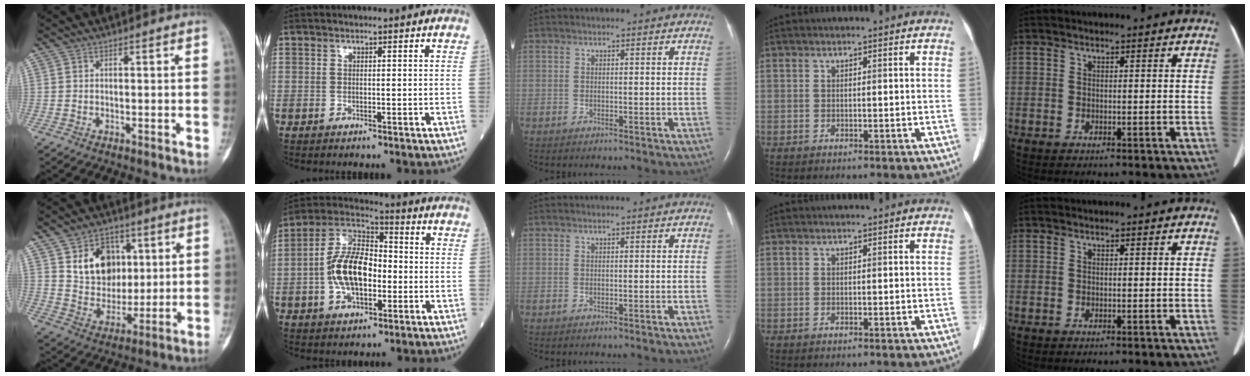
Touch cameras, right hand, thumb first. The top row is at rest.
{"thumb": {"total": 13.2, "force": [4.5, 10.1, 7.3], "torque": [-0.070, -0.020, 0.085]}, "index": {"total": 12.4, "force": [-1.8, 6.2, 10.6], "torque": [-0.219, 0.022, -0.036]}}